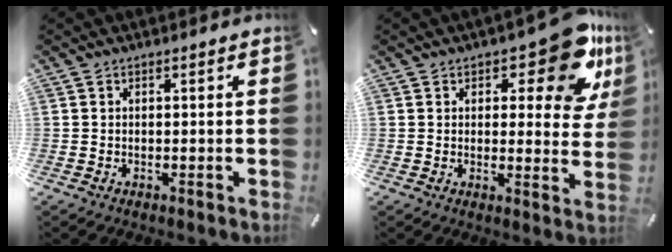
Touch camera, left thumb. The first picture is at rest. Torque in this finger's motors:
{"motor_torque": [0.71, -0.12, 0.34, -0.01, 0.00]}